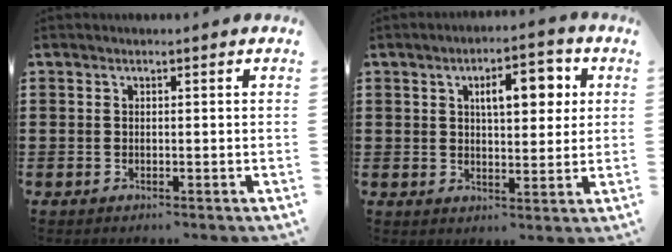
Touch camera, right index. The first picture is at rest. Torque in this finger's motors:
{"motor_torque": [0.63, -0.19, 0.33, 0.10]}